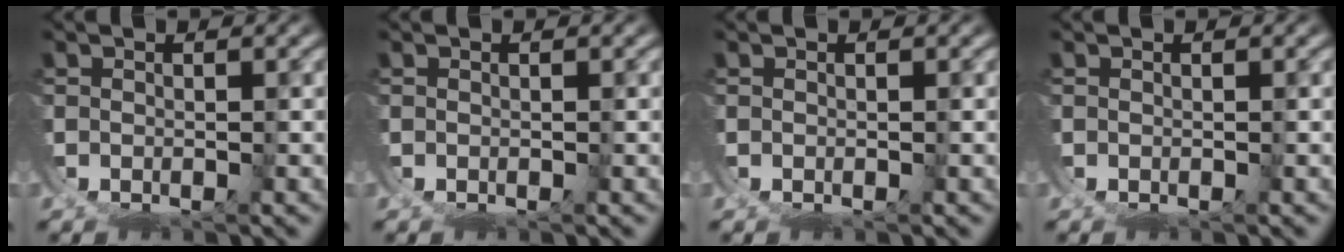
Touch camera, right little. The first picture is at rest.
{"total": 0.0}
{"total": 0.0}
{"total": 0.0}